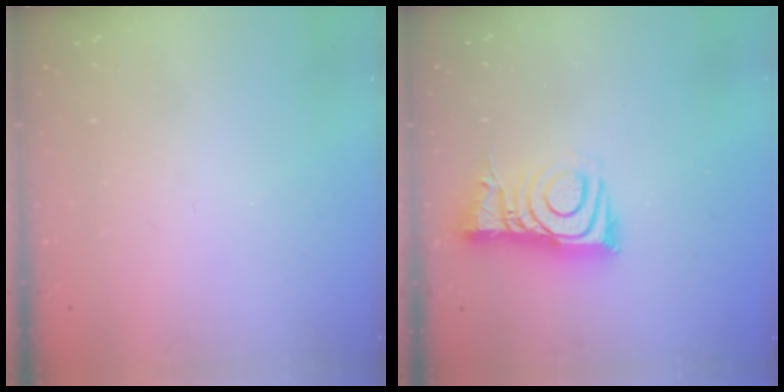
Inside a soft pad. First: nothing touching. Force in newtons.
{"total": 8.3, "press": 8.3, "slide": 0.7}